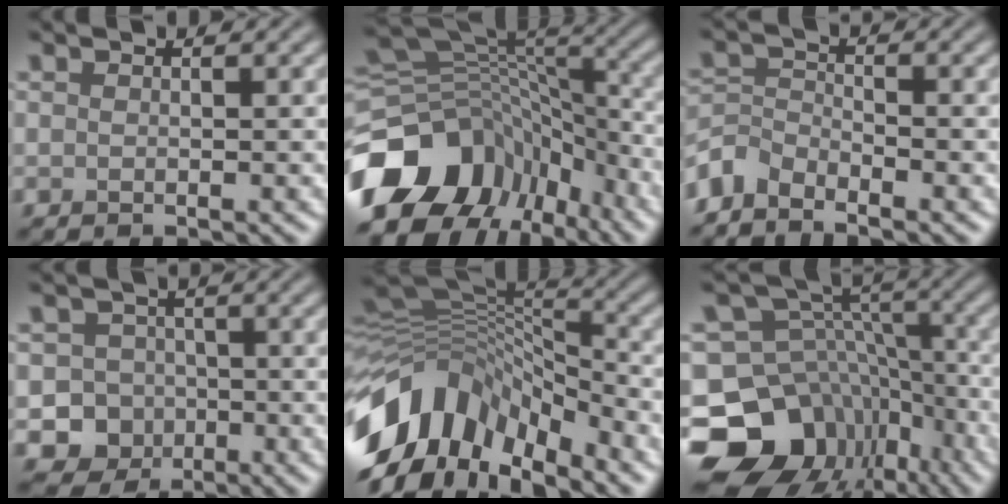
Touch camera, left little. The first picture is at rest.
{"total": 12.4, "force": [-6.1, 8.9, 6.2], "torque": [-0.125, 0.009, -0.107]}
{"total": 3.2, "force": [-2.8, 1.2, 0.8], "torque": [-0.016, -0.002, -0.070]}
{"total": 7.2, "force": [-3.1, 6.4, 1.4], "torque": [0.007, -0.013, -0.067]}
{"total": 12.6, "force": [-6.6, 7.3, 7.8], "torque": [-0.160, 0.017, -0.122]}
{"total": 13.4, "force": [-6.4, 10.4, 5.5], "torque": [-0.113, 0.015, -0.100]}